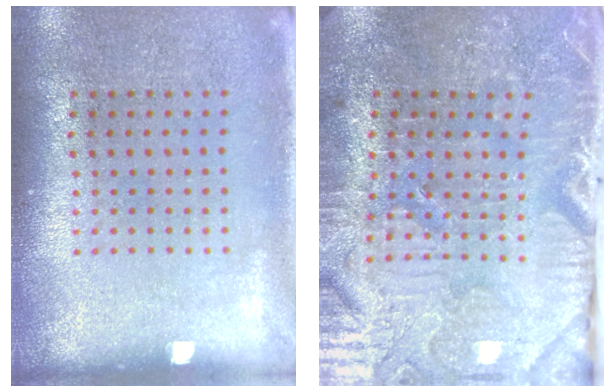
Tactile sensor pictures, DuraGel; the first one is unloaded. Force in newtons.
{"total": 3.9, "press": 3.8, "slide": 0.5}